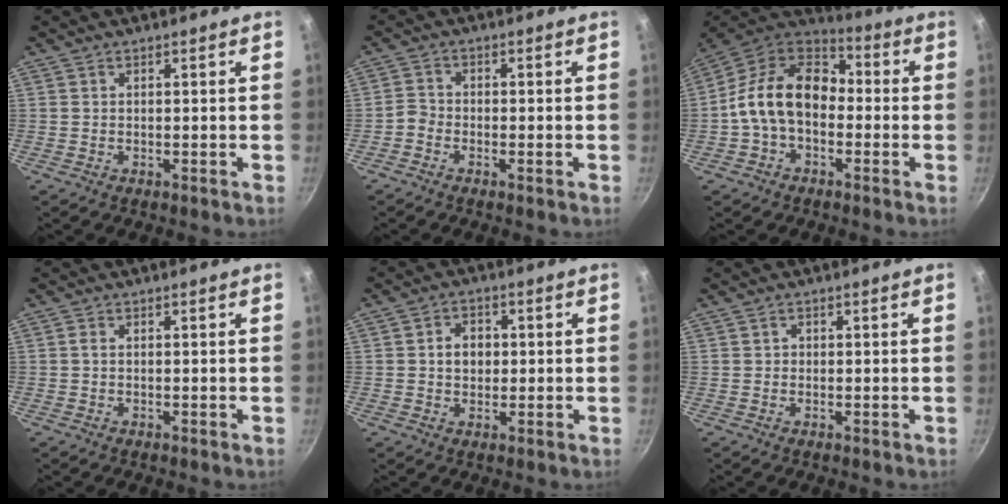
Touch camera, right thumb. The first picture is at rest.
{"total": 2.2, "force": [-1.5, 1.2, 1.1], "torque": [-0.031, 0.016, -0.038]}
{"total": 15.8, "force": [-1.5, 11.1, 11.2], "torque": [-0.167, 0.046, -0.049]}
{"total": 0.6, "force": [0.0, 0.3, 0.5], "torque": [-0.010, 0.003, -0.002]}
{"total": 4.8, "force": [0.3, 3.9, 2.7], "torque": [-0.018, 0.007, 0.002]}
{"total": 0.8, "force": [0.1, 0.7, 0.3], "torque": [-0.001, 0.002, 0.001]}